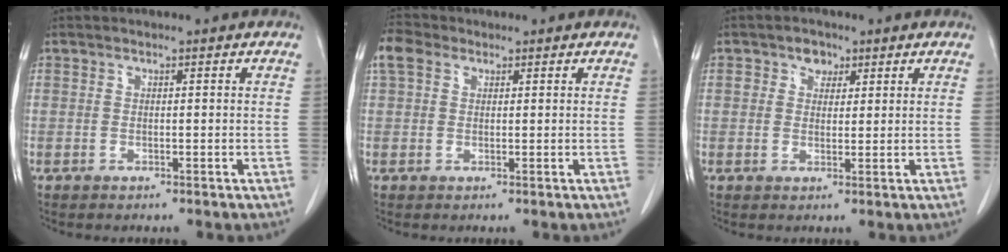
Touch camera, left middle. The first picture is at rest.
{"total": 3.6, "force": [1.8, 2.5, 1.9], "torque": [-0.051, 0.023, 0.037]}
{"total": 2.8, "force": [1.4, 2.1, 1.2], "torque": [-0.019, 0.008, 0.023]}